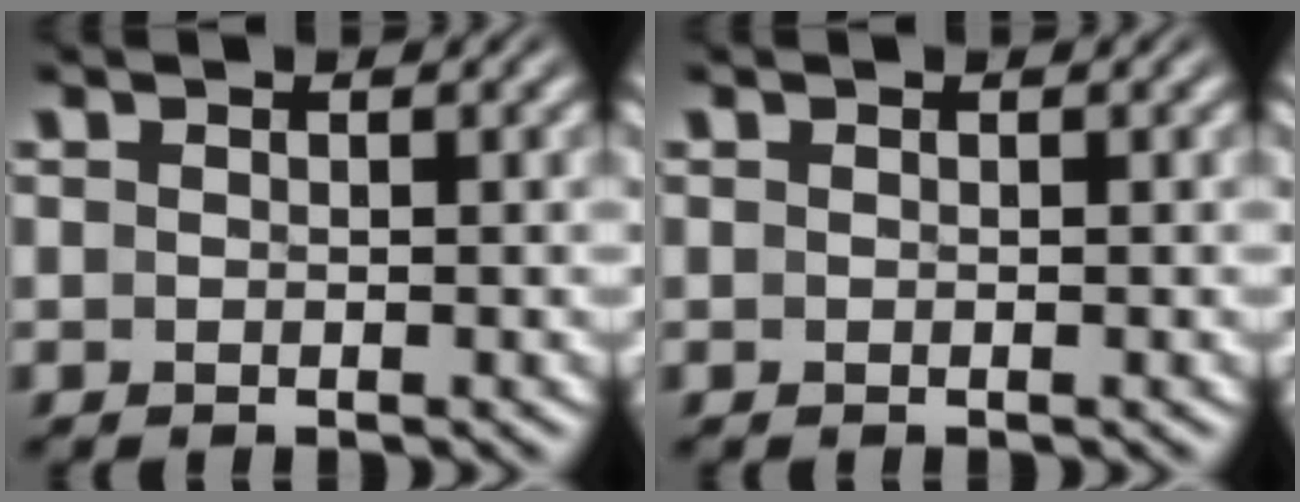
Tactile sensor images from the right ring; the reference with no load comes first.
{"total": 0.0}